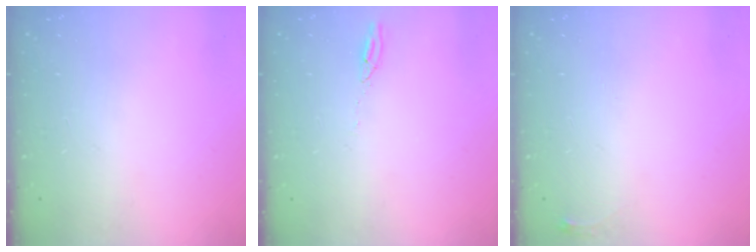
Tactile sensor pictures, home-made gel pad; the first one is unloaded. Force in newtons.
{"total": 2.7, "press": 2.7, "slide": 0.2}
{"total": 3.6, "press": 3.6, "slide": 0.5}